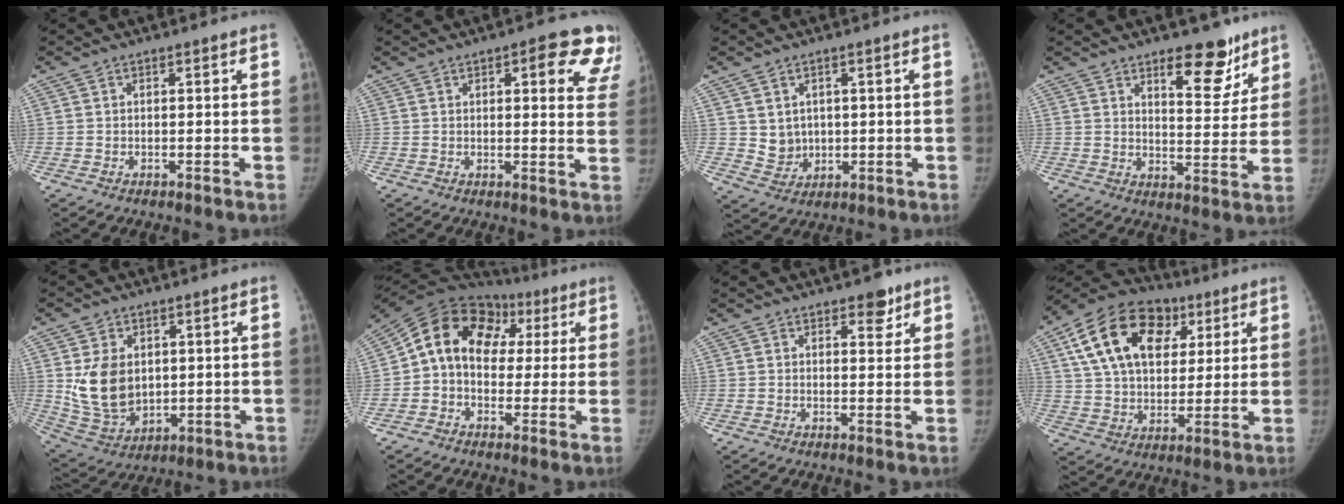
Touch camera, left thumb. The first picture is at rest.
{"total": 12.8, "force": [6.4, 4.6, 10.2], "torque": [-0.078, -0.024, 0.061]}
{"total": 4.8, "force": [0.9, 4.3, 1.9], "torque": [-0.013, -0.011, 0.030]}
{"total": 10.8, "force": [7.3, 4.6, 6.6], "torque": [-0.050, -0.049, 0.106]}
{"total": 12.1, "force": [2.0, 8.9, 7.9], "torque": [-0.113, -0.019, 0.063]}
{"total": 16.9, "force": [3.5, 12.8, 10.5], "torque": [-0.150, 0.052, 0.048]}
{"total": 3.6, "force": [2.4, 1.8, 2.0], "torque": [-0.005, -0.013, 0.032]}
{"total": 21.8, "force": [8.4, 14.6, 13.9], "torque": [-0.226, 0.008, 0.141]}